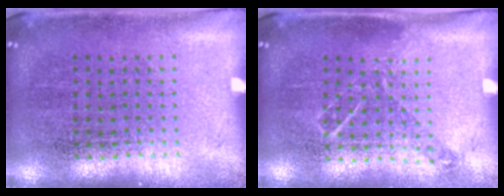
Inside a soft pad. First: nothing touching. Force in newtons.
{"total": 0.9, "press": 0.8, "slide": 0.3}